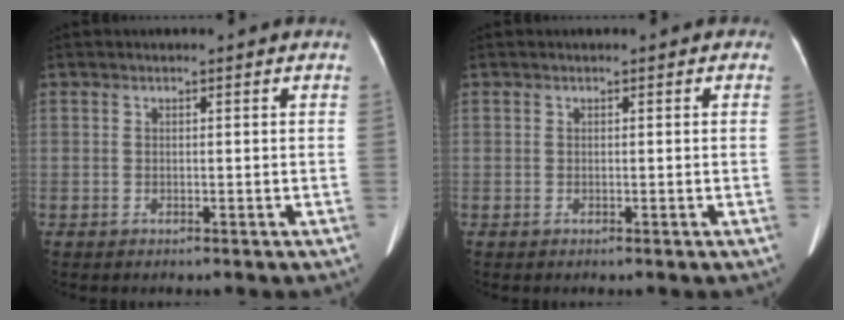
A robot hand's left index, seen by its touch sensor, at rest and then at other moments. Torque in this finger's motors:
{"motor_torque": [0.04, -0.11, -0.08, 0.00]}